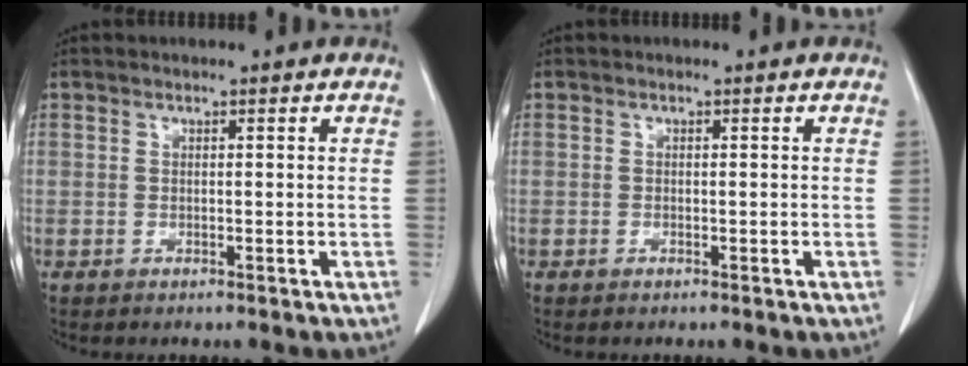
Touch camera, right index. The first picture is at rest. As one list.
[{"total": 0.0}]